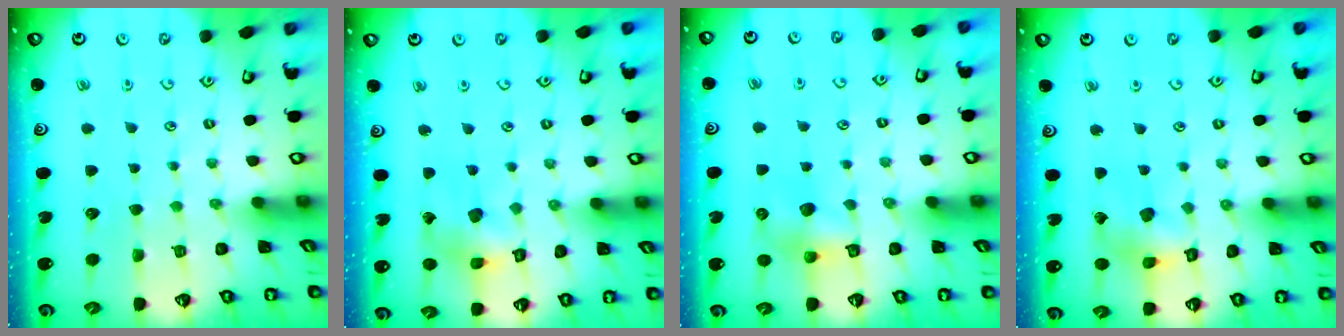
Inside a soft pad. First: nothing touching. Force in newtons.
{"total": 10.8, "press": 10.7, "slide": 1.4}
{"total": 6.6, "press": 6.6, "slide": 0.6}
{"total": 9.0, "press": 9.0, "slide": 1.1}